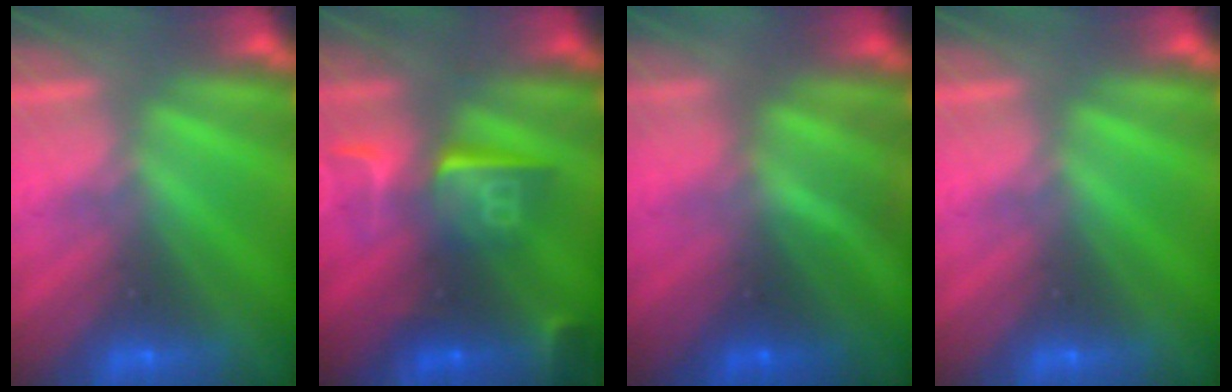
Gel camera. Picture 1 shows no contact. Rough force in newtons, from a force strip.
{"total": 7.3}
{"total": 1.3}
{"total": 0.0}